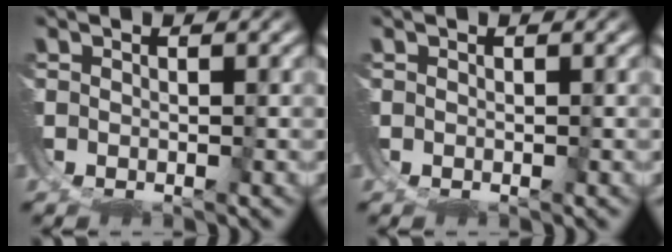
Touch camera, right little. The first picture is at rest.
{"total": 0.0}